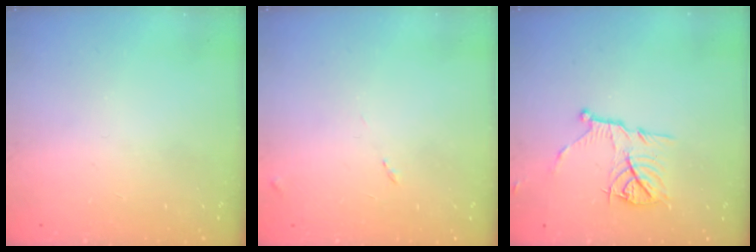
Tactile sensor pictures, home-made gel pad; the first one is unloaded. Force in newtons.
{"total": 7.6, "press": 7.5, "slide": 0.7}
{"total": 10.3, "press": 10.3, "slide": 0.6}